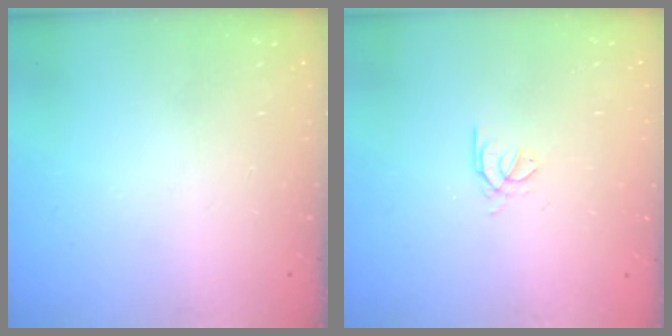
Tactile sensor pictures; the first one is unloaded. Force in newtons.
{"total": 0.9, "press": 0.8, "slide": 0.4}